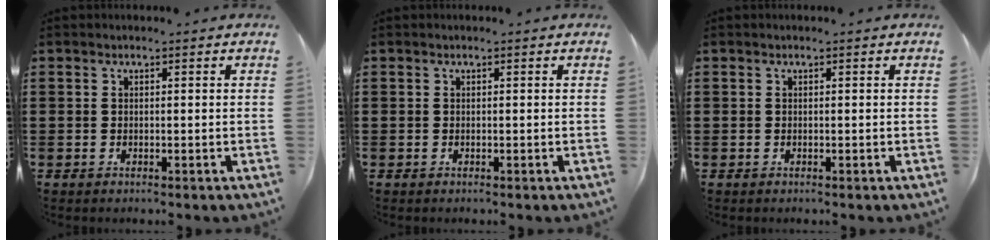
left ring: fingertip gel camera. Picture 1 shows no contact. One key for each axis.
{"total": 0.0}
{"total": 0.0}